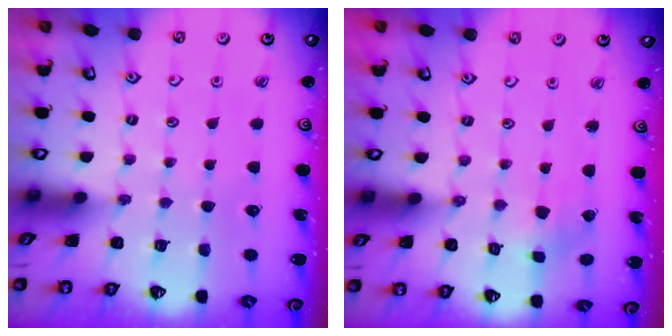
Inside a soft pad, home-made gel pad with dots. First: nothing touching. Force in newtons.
{"total": 1.6, "press": 1.6, "slide": 0.2}